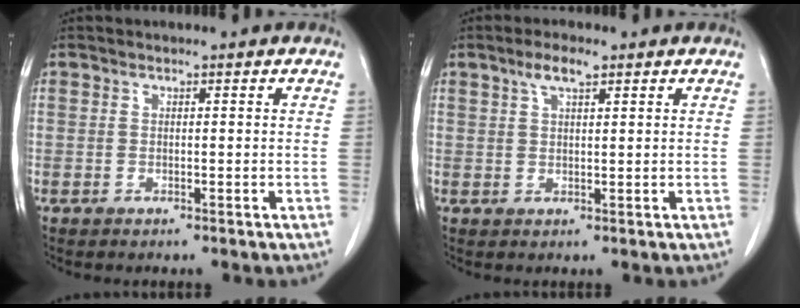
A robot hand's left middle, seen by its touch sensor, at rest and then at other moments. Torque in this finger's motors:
{"motor_torque": [0.34, -0.09, 0.03, 0.01]}